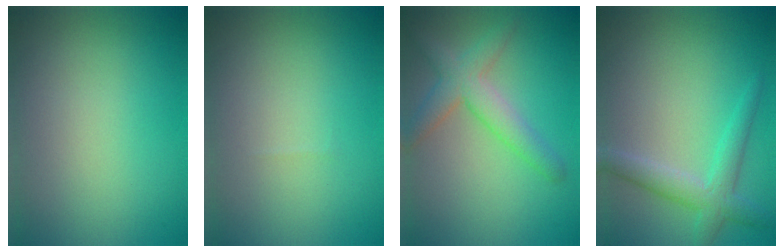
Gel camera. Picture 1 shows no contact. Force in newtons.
{"total": 0.0}
{"total": 3.9, "press": 3.9, "slide": 0.2}
{"total": 3.1, "press": 3.1, "slide": 0.1}